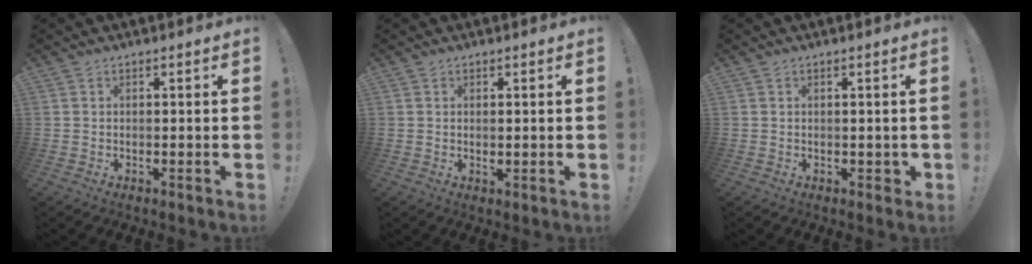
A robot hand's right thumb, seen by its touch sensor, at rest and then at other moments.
{"total": 0.8, "force": [0.2, 0.1, 0.7], "torque": [-0.004, -0.003, 0.001]}
{"total": 1.5, "force": [-0.1, 1.1, 1.0], "torque": [-0.013, 0.004, -0.002]}